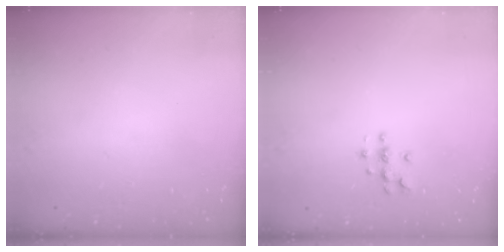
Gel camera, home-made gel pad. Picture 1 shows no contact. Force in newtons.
{"total": 4.9, "press": 4.9, "slide": 0.5}